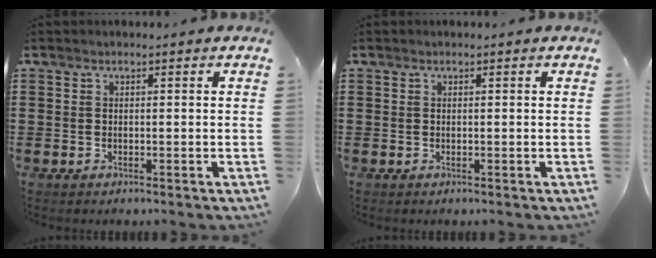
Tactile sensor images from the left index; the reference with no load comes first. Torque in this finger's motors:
{"motor_torque": [0.27, 1.05, 0.00, 0.00]}